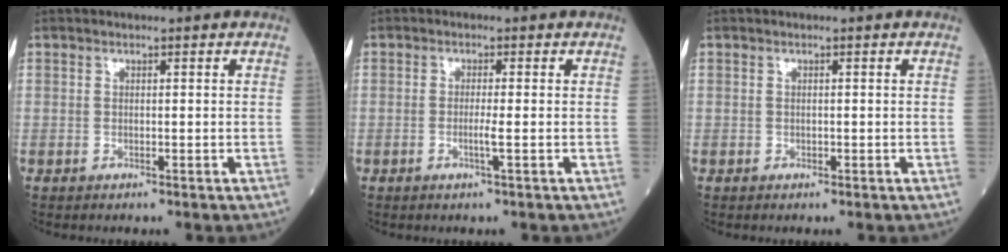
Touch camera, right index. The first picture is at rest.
{"total": 2.0, "force": [-0.6, 0.1, 1.9], "torque": [-0.042, -0.002, -0.012]}
{"total": 0.0}